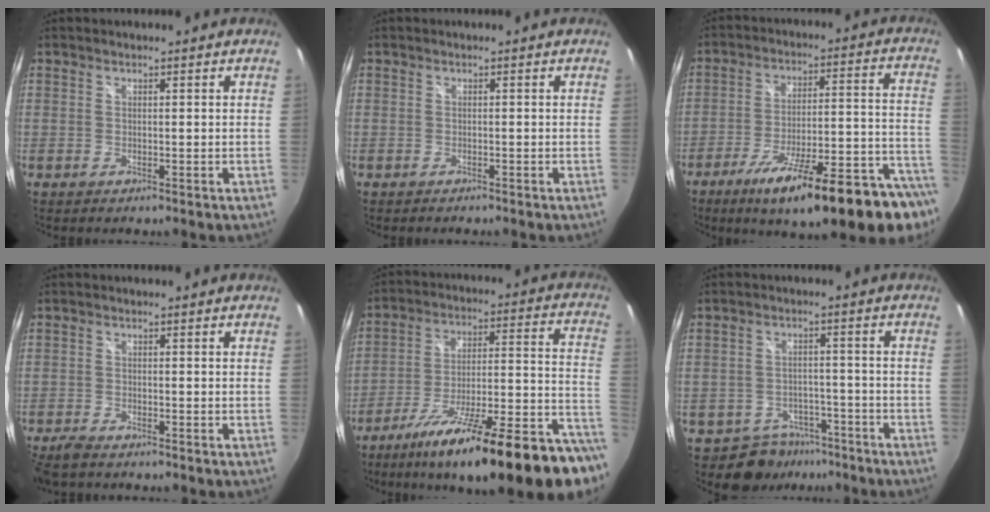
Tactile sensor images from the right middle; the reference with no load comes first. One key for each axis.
{"total": 1.0, "fx": -1.0, "fy": 0.3, "fz": 0.2, "tx": -0.006, "ty": -0.006, "tz": -0.016}
{"total": 25.9, "fx": -18.9, "fy": 3.9, "fz": 17.3, "tx": -0.242, "ty": -0.044, "tz": -0.268}
{"total": 4.5, "fx": -3.9, "fy": 1.0, "fz": 2.0, "tx": -0.057, "ty": -0.020, "tz": -0.075}
{"total": 30.8, "fx": -21.3, "fy": 5.1, "fz": 21.6, "tx": -0.286, "ty": -0.039, "tz": -0.312}
{"total": 7.3, "fx": -5.5, "fy": 4.7, "fz": 0.6, "tx": -0.019, "ty": 0.019, "tz": -0.072}